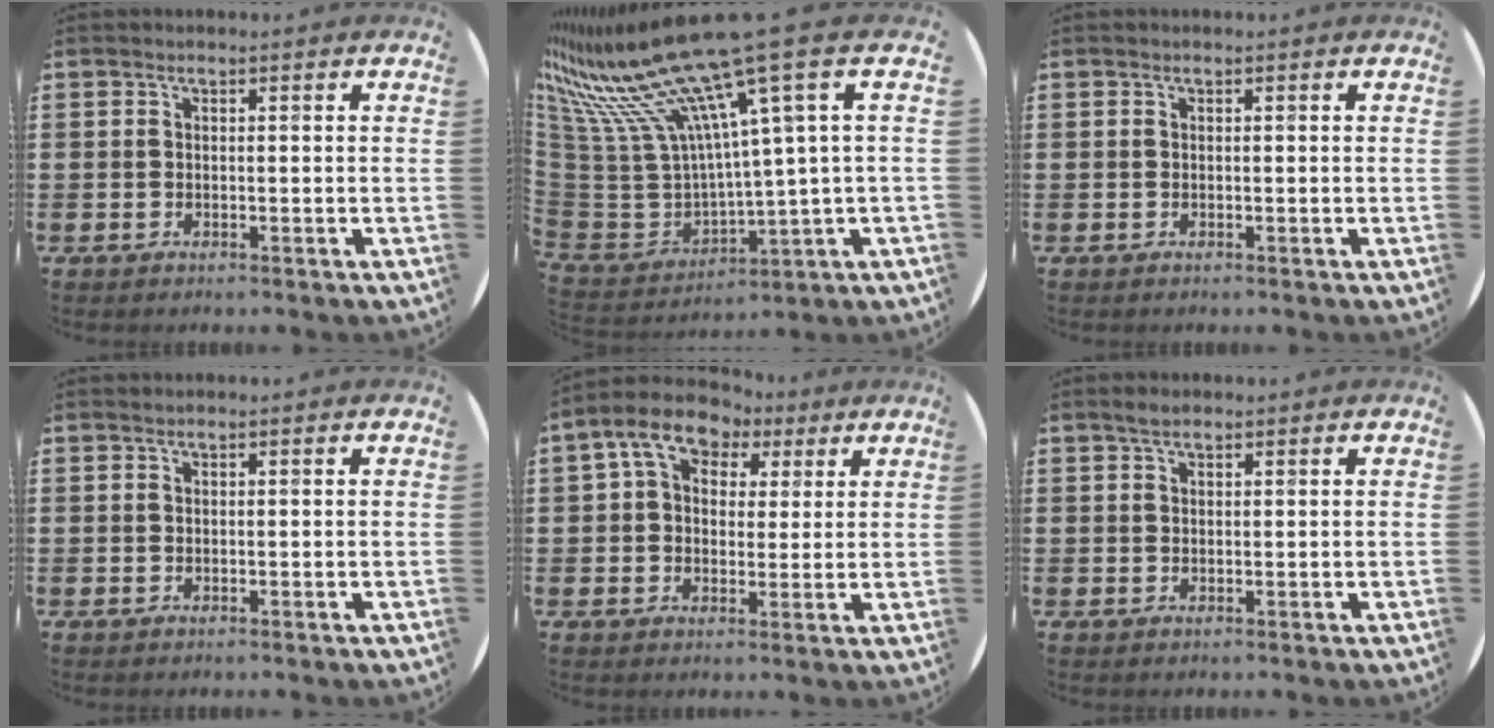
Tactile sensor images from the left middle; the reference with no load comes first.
{"total": 19.4, "force": [12.6, 3.8, 14.3], "torque": [-0.343, -0.088, 0.198]}
{"total": 0.0}
{"total": 0.0}
{"total": 7.4, "force": [4.7, 5.1, 2.7], "torque": [-0.071, 0.000, 0.085]}
{"total": 1.4, "force": [1.1, 0.6, 0.6], "torque": [-0.005, 0.003, 0.017]}